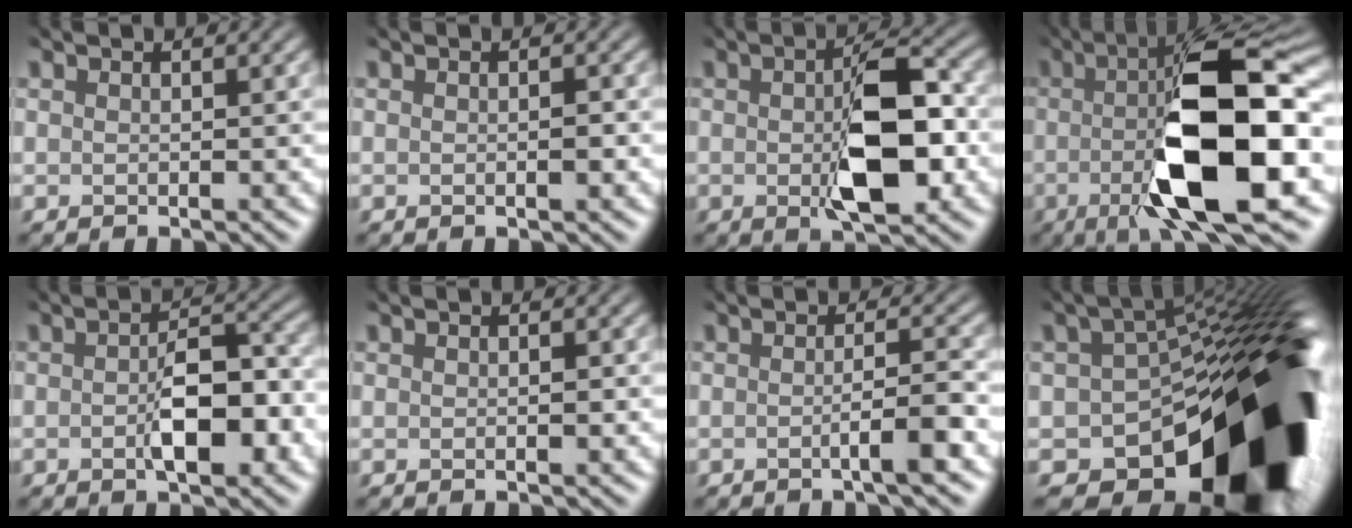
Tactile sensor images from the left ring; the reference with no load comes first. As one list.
[{"total": 0.9, "force": [-0.5, 0.2, 0.8], "torque": [-0.014, -0.001, -0.002]}, {"total": 7.8, "force": [-1.2, 3.0, 7.1], "torque": [-0.112, -0.001, -0.016]}, {"total": 13.6, "force": [-2.4, 3.8, 12.9], "torque": [-0.188, -0.003, -0.046]}, {"total": 5.8, "force": [-1.8, 2.6, 4.8], "torque": [-0.082, -0.003, -0.025]}, {"total": 0.6, "force": [-0.3, 0.2, 0.5], "torque": [-0.009, 0.001, 0.000]}, {"total": 3.3, "force": [-1.4, 0.6, 2.9], "torque": [-0.039, -0.002, -0.021]}, {"total": 19.2, "force": [-8.6, 9.5, 14.2], "torque": [-0.170, -0.029, -0.125]}]